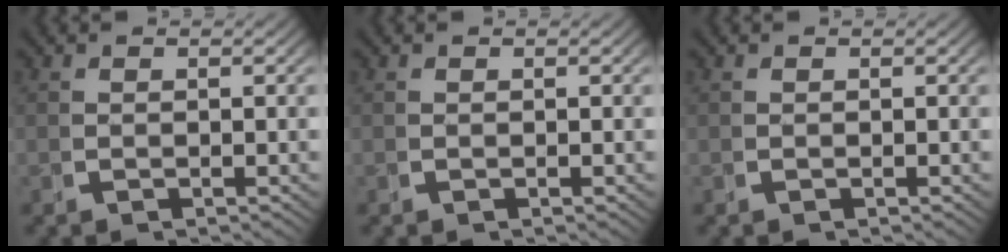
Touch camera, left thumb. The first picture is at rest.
{"total": 0.0}
{"total": 0.0}